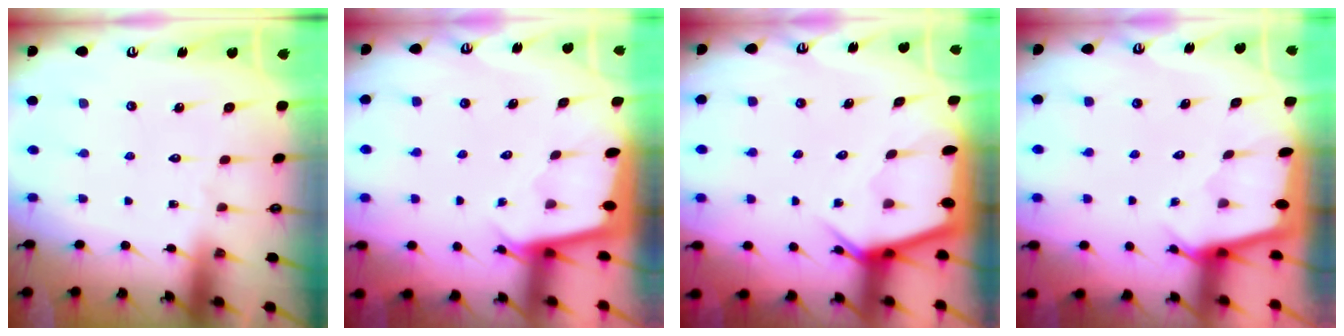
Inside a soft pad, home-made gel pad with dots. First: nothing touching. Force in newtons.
{"total": 1.8, "press": 1.8, "slide": 0.1}
{"total": 6.0, "press": 6.0, "slide": 0.5}
{"total": 2.2, "press": 2.2, "slide": 0.3}